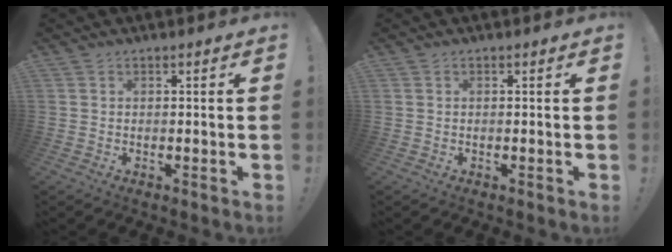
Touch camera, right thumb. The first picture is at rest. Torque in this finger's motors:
{"motor_torque": [-0.13, -0.07, -0.20, 0.28, 0.00]}